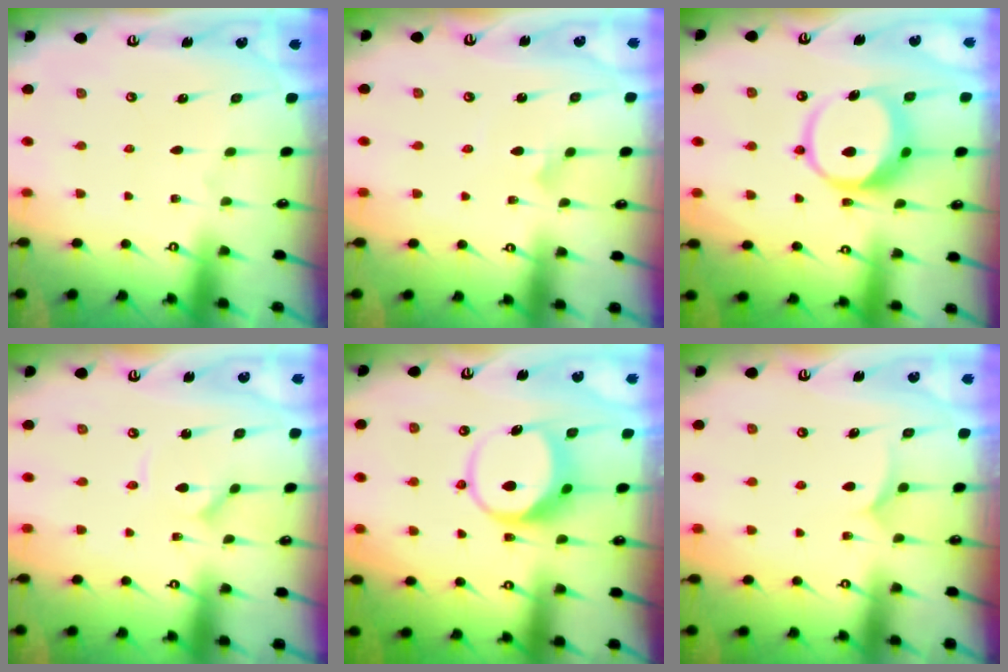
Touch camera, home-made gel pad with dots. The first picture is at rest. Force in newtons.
{"total": 2.3, "press": 2.3, "slide": 0.1}
{"total": 11.7, "press": 11.6, "slide": 1.2}
{"total": 1.5, "press": 1.5, "slide": 0.3}
{"total": 8.0, "press": 8.0, "slide": 1.0}
{"total": 5.5, "press": 5.5, "slide": 0.2}